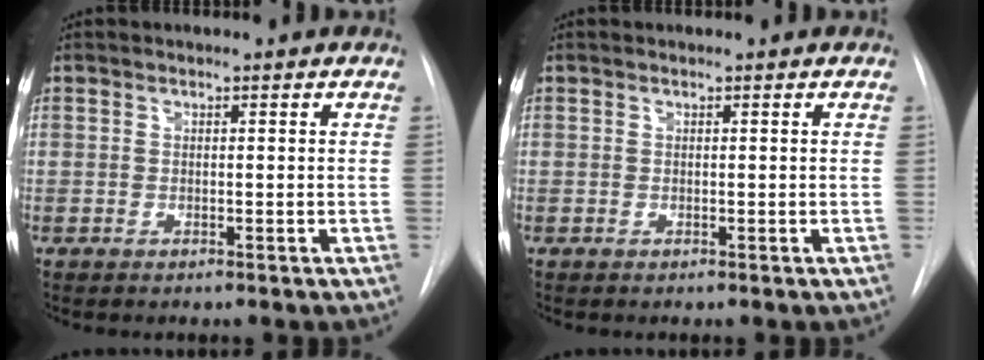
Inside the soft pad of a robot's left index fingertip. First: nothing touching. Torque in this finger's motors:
{"motor_torque": [0.01, 0.01, 0.00, 0.00]}